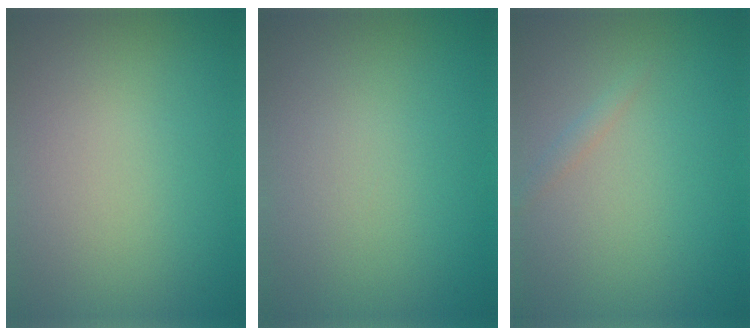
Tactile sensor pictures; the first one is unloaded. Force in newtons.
{"total": 0.0}
{"total": 0.8, "press": 0.8, "slide": 0.0}